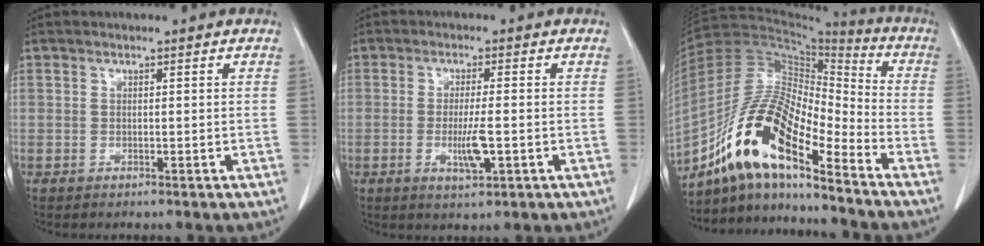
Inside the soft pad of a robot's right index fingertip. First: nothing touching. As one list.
[{"total": 4.9, "force": [-1.2, 0.6, 4.7], "torque": [-0.092, -0.009, -0.018]}, {"total": 16.2, "force": [-10.6, 3.8, 11.7], "torque": [-0.231, 0.022, -0.191]}]